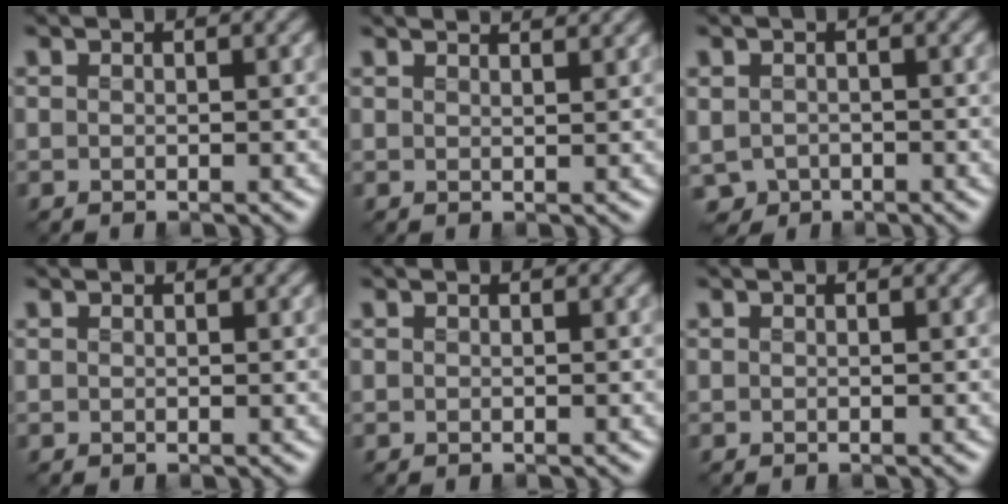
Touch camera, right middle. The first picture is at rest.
{"total": 3.5, "force": [3.0, 1.0, 1.5], "torque": [-0.009, 0.019, 0.014]}
{"total": 2.3, "force": [-1.1, 1.8, 1.0], "torque": [-0.022, -0.009, -0.024]}
{"total": 0.7, "force": [0.6, 0.3, 0.0], "torque": [-0.005, -0.002, 0.010]}
{"total": 0.0}
{"total": 0.0}